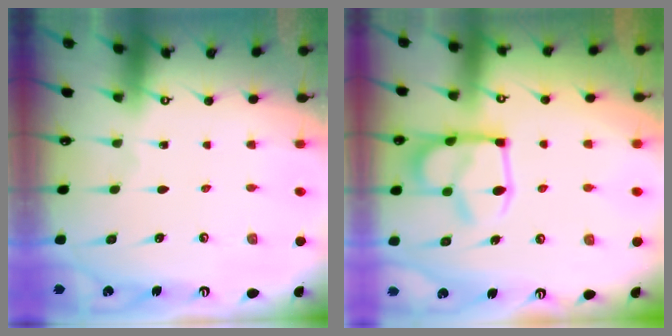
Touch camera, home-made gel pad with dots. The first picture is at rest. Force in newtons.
{"total": 14.1, "press": 14.1, "slide": 1.0}